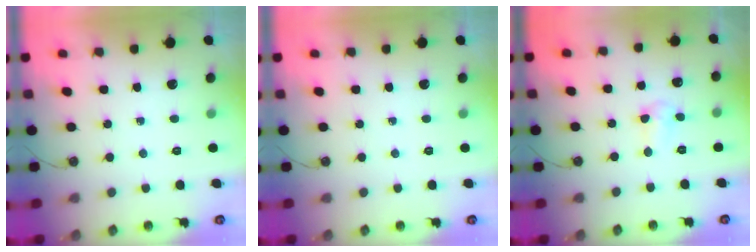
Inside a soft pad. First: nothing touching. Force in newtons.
{"total": 0.0}
{"total": 3.8, "press": 3.7, "slide": 0.6}